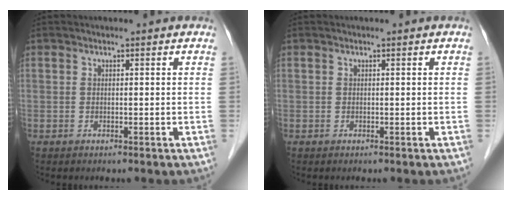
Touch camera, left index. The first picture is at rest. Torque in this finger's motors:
{"motor_torque": [0.02, 0.00, -0.07, -0.01]}